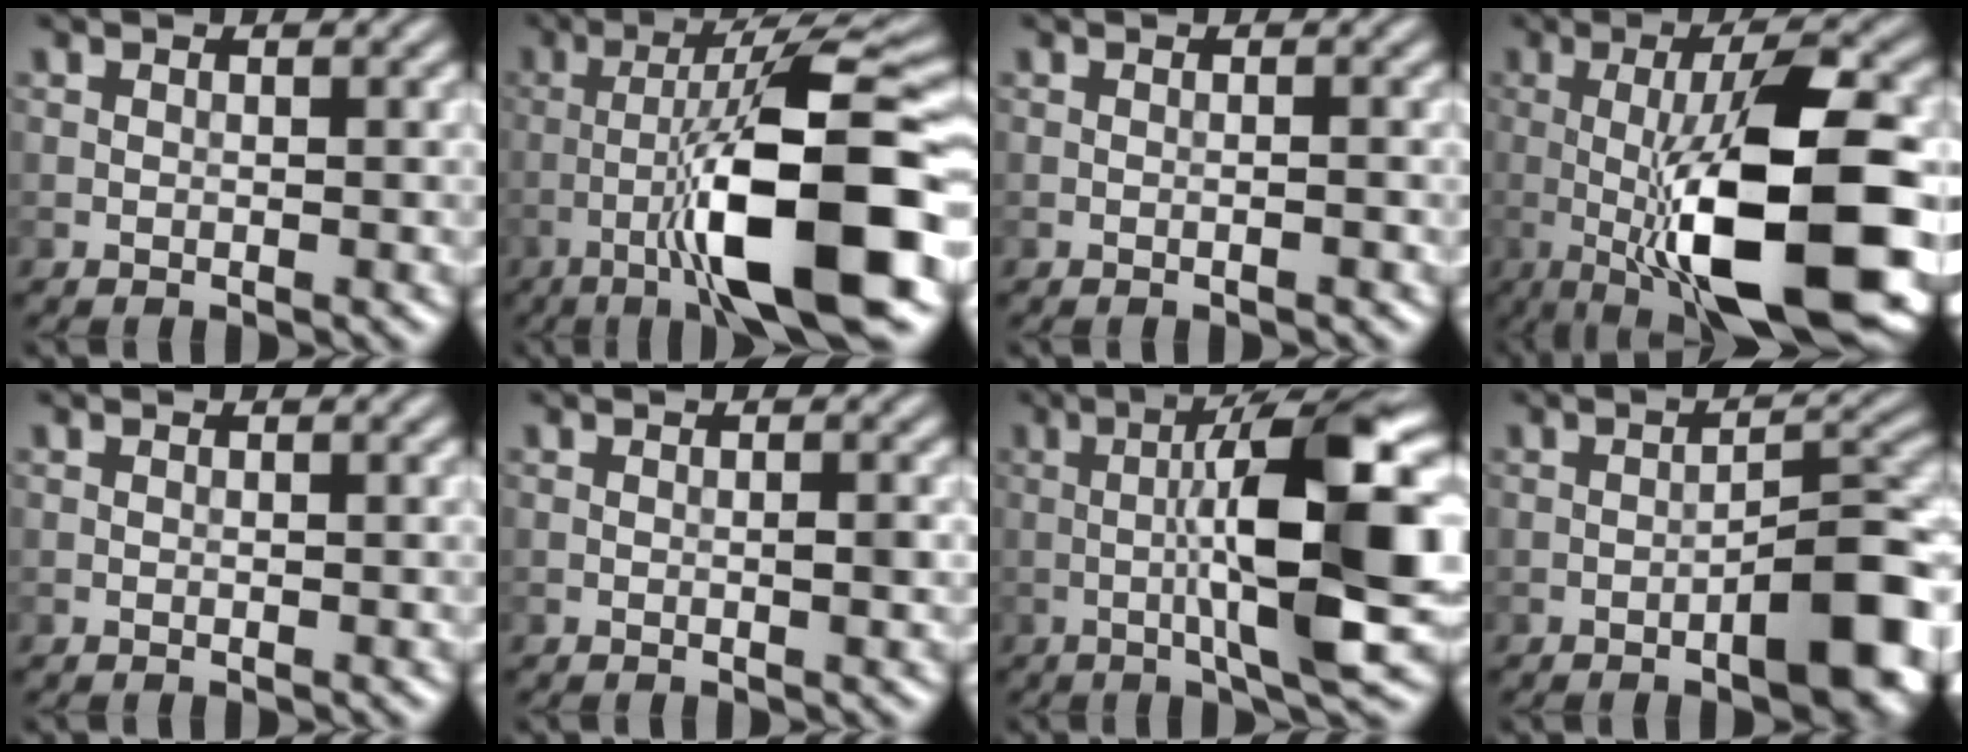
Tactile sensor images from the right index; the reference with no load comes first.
{"total": 12.5, "force": [-4.1, 2.2, 11.6], "torque": [-0.190, 0.017, -0.060]}
{"total": 0.8, "force": [-0.2, 0.1, 0.8], "torque": [-0.008, 0.003, -0.007]}
{"total": 12.2, "force": [-1.9, 3.0, 11.6], "torque": [-0.179, -0.004, -0.034]}
{"total": 0.0}
{"total": 0.7, "force": [0.0, 0.0, 0.7], "torque": [-0.011, 0.000, 0.000]}
{"total": 12.0, "force": [-0.3, 2.1, 11.9], "torque": [-0.180, 0.013, -0.006]}
{"total": 6.3, "force": [-2.6, 1.8, 5.5], "torque": [-0.074, 0.016, -0.040]}